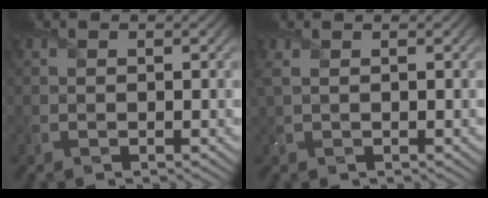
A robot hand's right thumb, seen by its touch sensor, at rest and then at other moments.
{"total": 1.6, "force": [0.7, 0.7, 1.3], "torque": [-0.036, 0.004, 0.016]}